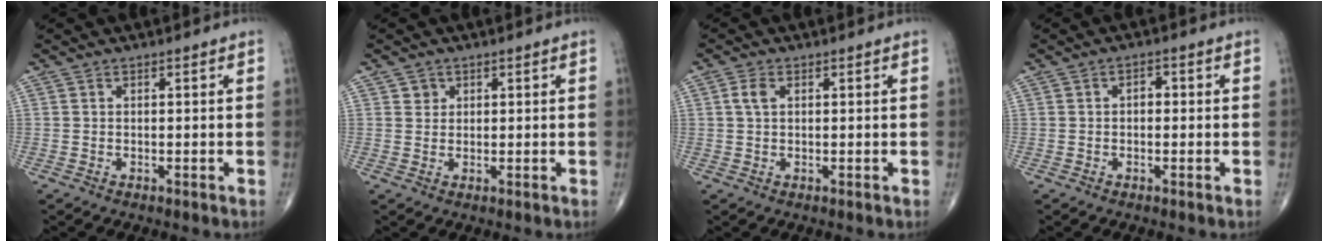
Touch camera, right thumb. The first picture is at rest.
{"total": 1.7, "force": [0.8, 1.4, 0.3], "torque": [0.010, -0.003, 0.008]}
{"total": 2.2, "force": [0.6, 1.3, 1.7], "torque": [-0.040, 0.008, 0.012]}
{"total": 1.9, "force": [0.1, 1.3, 1.4], "torque": [-0.016, 0.008, -0.003]}